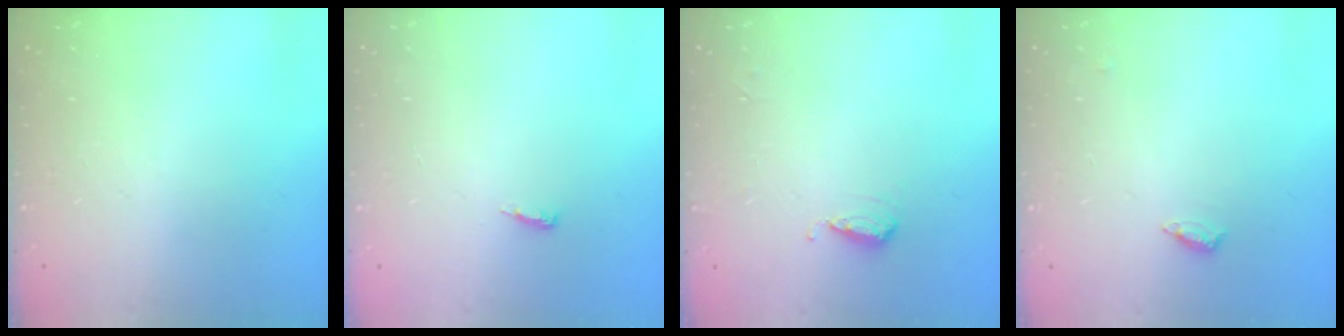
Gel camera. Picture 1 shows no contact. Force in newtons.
{"total": 4.6, "press": 4.5, "slide": 0.9}
{"total": 5.2, "press": 5.1, "slide": 0.9}
{"total": 4.4, "press": 4.1, "slide": 1.4}